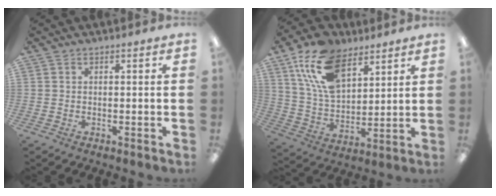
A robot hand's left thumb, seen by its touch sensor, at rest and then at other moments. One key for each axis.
{"total": 17.5, "fx": 10.1, "fy": 9.8, "fz": 10.4, "tx": -0.220, "ty": -0.027, "tz": 0.187}